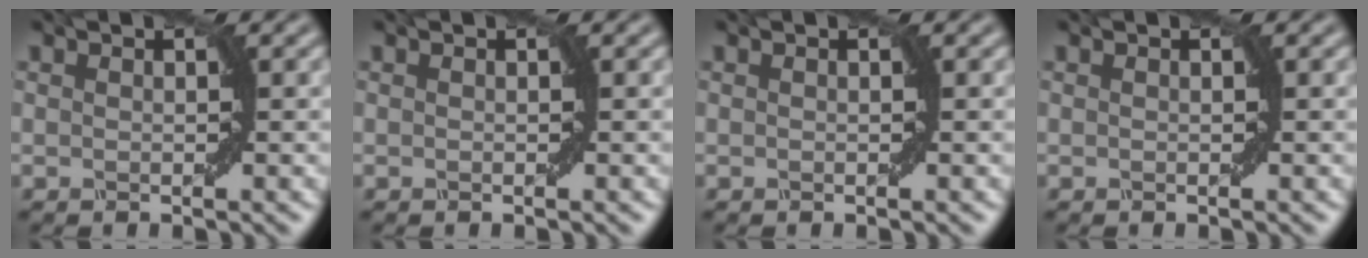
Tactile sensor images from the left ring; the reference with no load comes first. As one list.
[{"total": 0.0}, {"total": 0.0}, {"total": 0.0}]